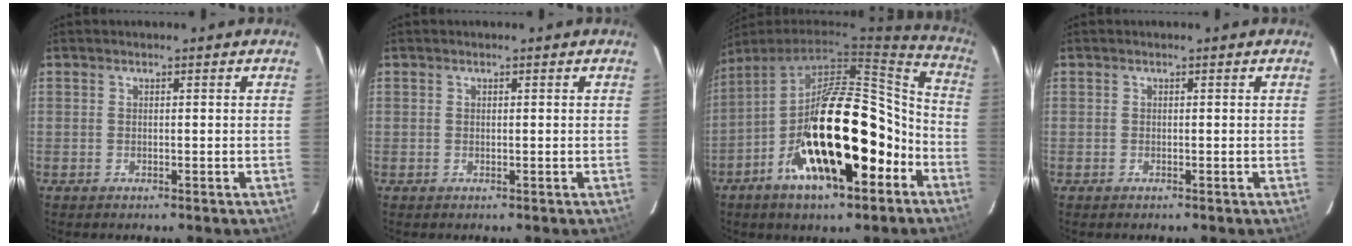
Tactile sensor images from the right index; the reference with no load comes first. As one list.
[{"total": 0.0}, {"total": 24.9, "force": [-10.2, 9.7, 20.5], "torque": [-0.332, -0.003, -0.167]}, {"total": 0.0}]